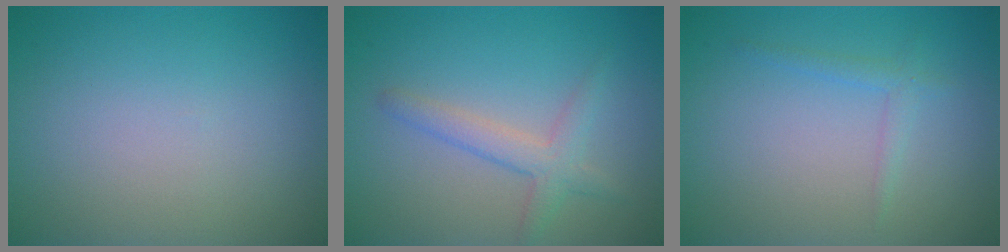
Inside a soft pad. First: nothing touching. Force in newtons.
{"total": 2.5, "press": 2.5, "slide": 0.1}
{"total": 1.2, "press": 1.2, "slide": 0.1}